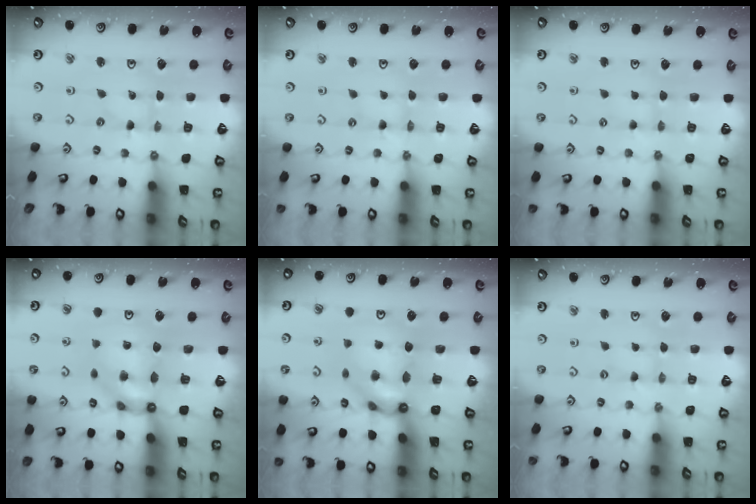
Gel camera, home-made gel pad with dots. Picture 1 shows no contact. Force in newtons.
{"total": 0.0}
{"total": 2.5, "press": 2.5, "slide": 0.4}
{"total": 8.1, "press": 8.0, "slide": 0.8}
{"total": 10.2, "press": 10.2, "slide": 1.2}
{"total": 0.7, "press": 0.7, "slide": 0.1}